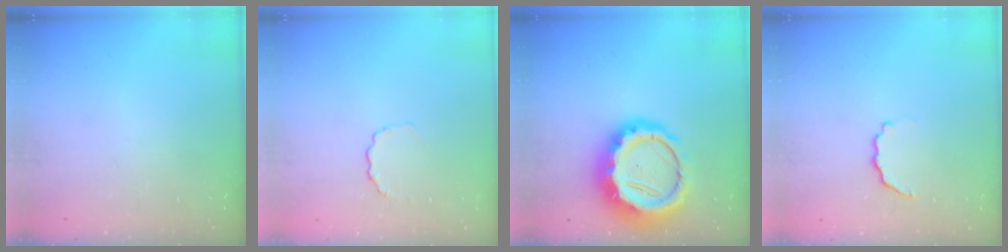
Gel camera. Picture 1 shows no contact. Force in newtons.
{"total": 2.7, "press": 2.5, "slide": 1.0}
{"total": 17.2, "press": 16.9, "slide": 3.3}
{"total": 3.7, "press": 3.5, "slide": 1.1}